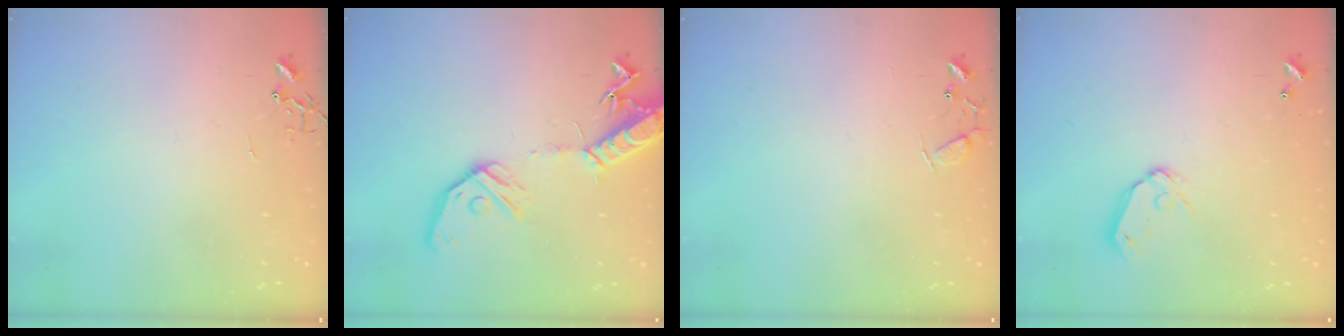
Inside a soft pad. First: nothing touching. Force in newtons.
{"total": 16.6, "press": 16.2, "slide": 3.2}
{"total": 7.7, "press": 7.6, "slide": 0.5}
{"total": 8.0, "press": 8.0, "slide": 1.0}